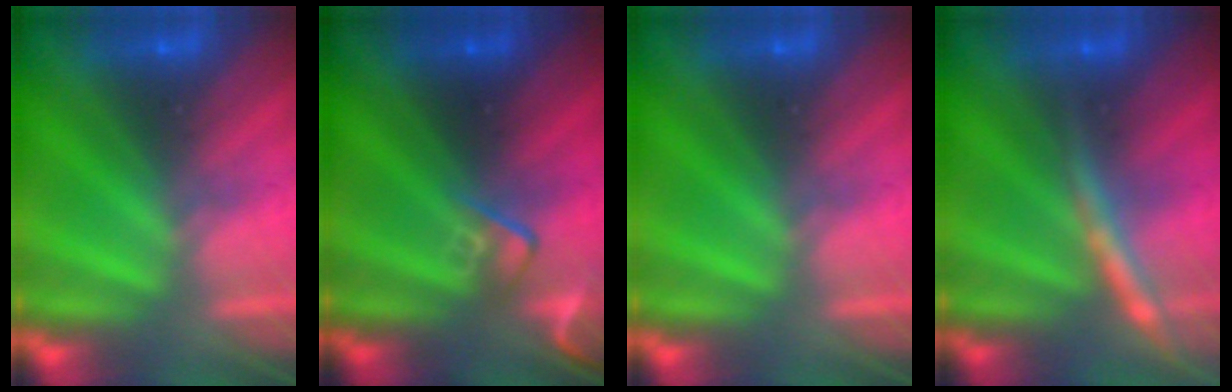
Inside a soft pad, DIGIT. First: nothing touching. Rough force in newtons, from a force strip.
{"total": 2.6}
{"total": 0.0}
{"total": 2.8}